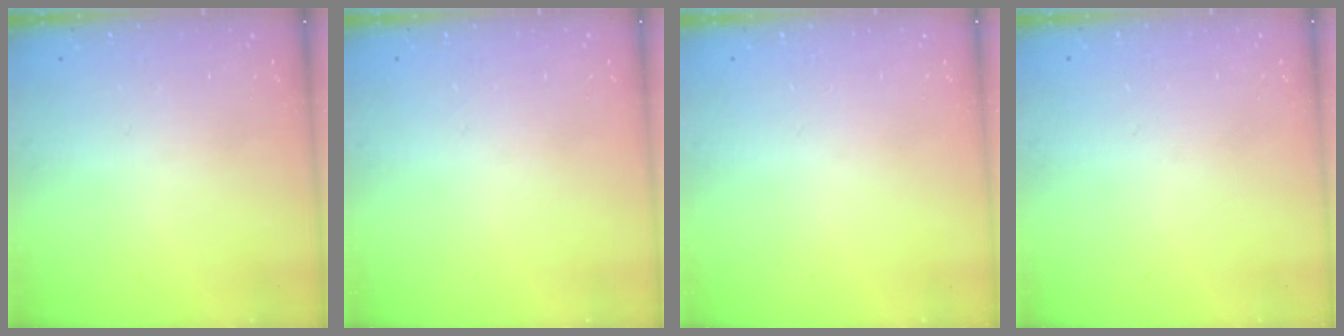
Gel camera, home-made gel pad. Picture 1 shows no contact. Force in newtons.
{"total": 0.0}
{"total": 0.0}
{"total": 0.0}